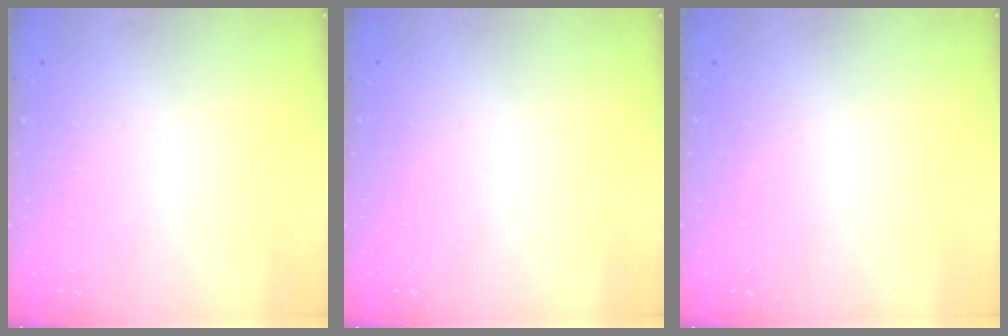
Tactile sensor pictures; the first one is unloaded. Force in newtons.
{"total": 0.0}
{"total": 2.4, "press": 2.4, "slide": 0.4}